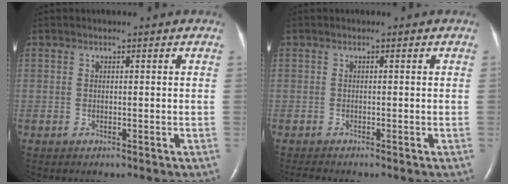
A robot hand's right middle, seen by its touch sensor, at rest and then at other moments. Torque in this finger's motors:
{"motor_torque": [-0.11, 0.11, -0.03, -0.01]}